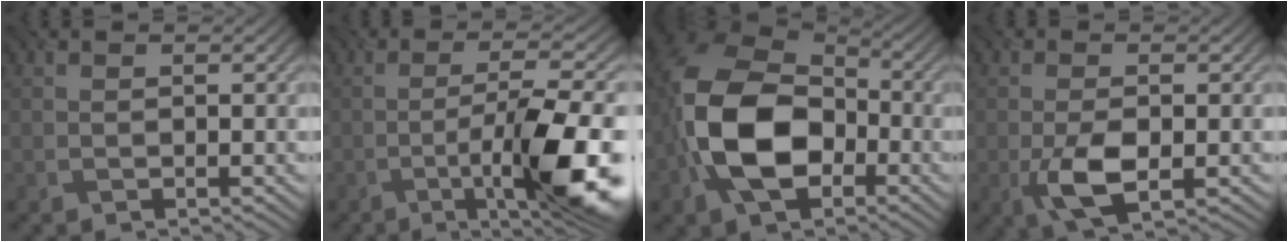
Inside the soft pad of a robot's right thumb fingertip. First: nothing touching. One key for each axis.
{"total": 14.0, "fx": -5.2, "fy": 3.0, "fz": 12.7, "tx": -0.178, "ty": 0.010, "tz": -0.082}
{"total": 14.6, "fx": -3.5, "fy": 9.8, "fz": 10.2, "tx": -0.217, "ty": -0.009, "tz": -0.082}
{"total": 5.5, "fx": -1.6, "fy": 2.4, "fz": 4.7, "tx": -0.097, "ty": -0.007, "tz": -0.029}